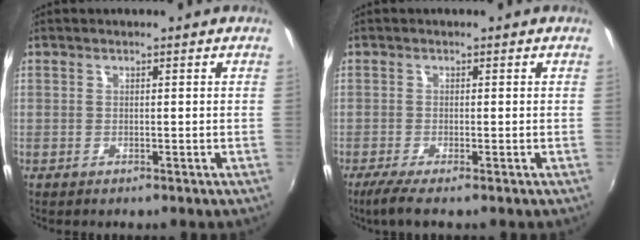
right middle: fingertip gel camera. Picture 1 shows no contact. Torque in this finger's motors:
{"motor_torque": [0.54, -0.52, 0.03, 0.04]}